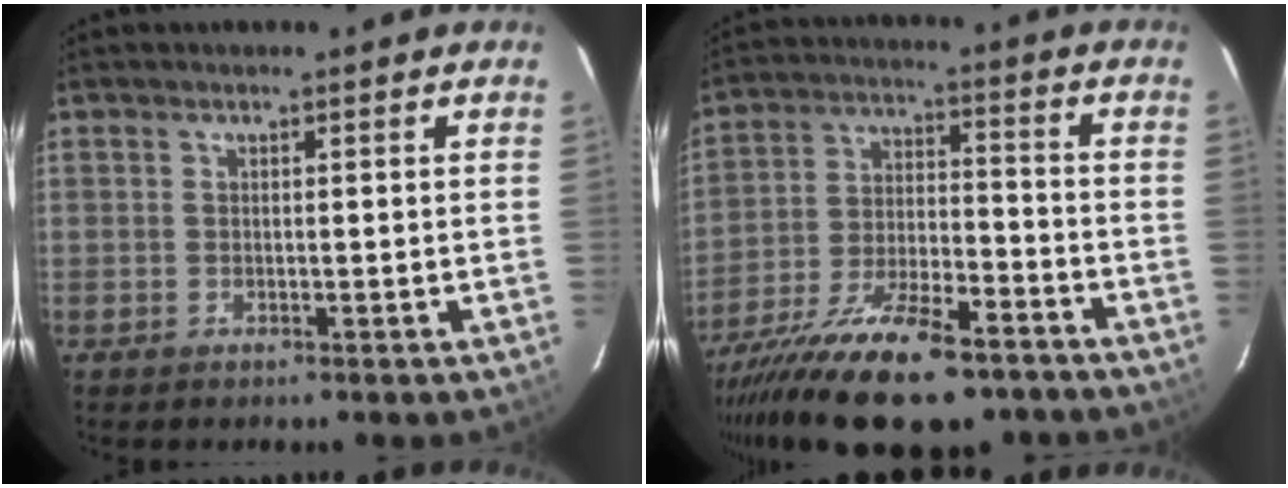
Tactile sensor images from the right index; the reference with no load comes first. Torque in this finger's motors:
{"motor_torque": [1.42, -0.71, 1.02, 0.21]}